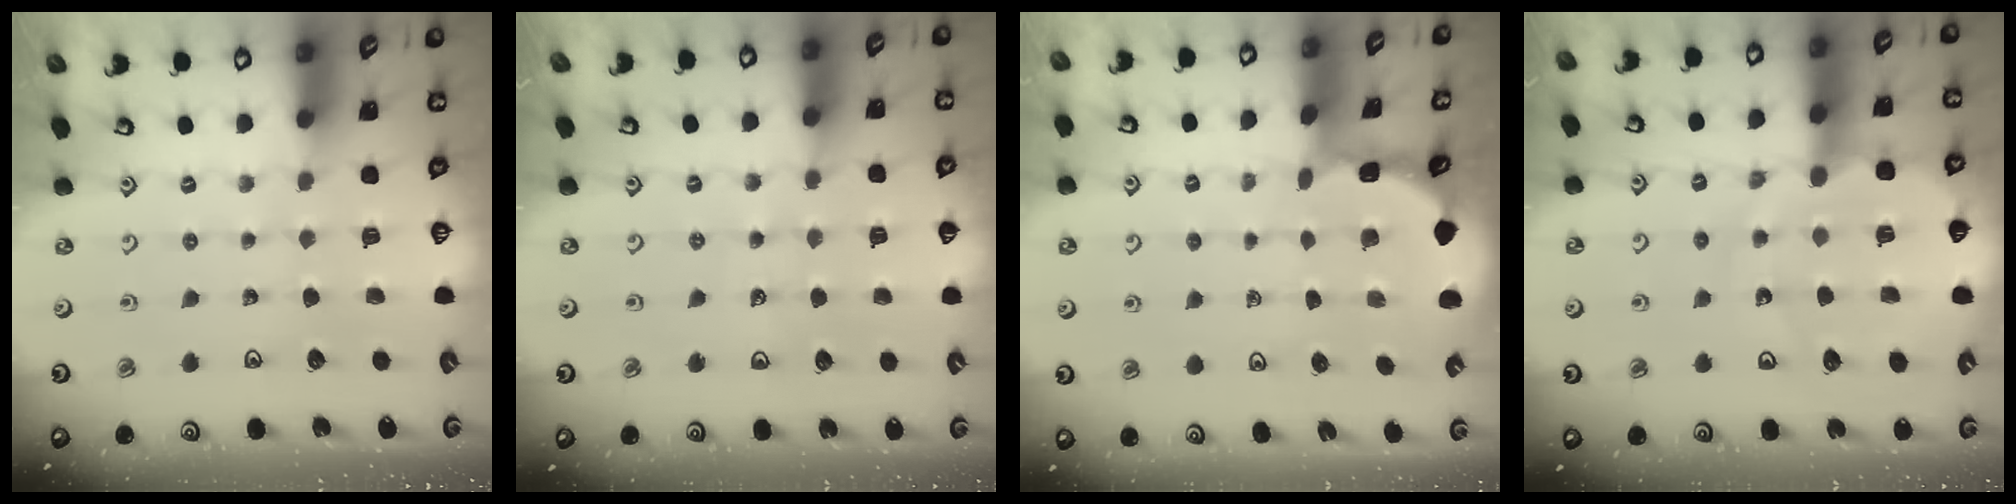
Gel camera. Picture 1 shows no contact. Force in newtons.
{"total": 5.0, "press": 4.6, "slide": 1.9}
{"total": 1.7, "press": 1.7, "slide": 0.2}
{"total": 12.4, "press": 12.3, "slide": 1.6}